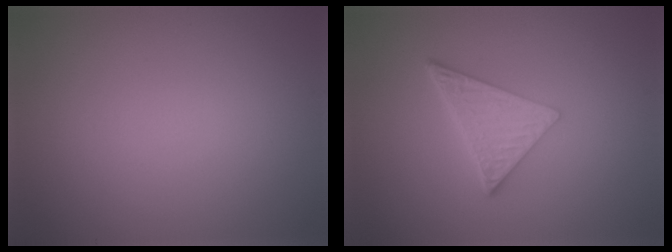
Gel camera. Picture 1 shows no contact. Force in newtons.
{"total": 4.8, "press": 3.3, "slide": 3.5}